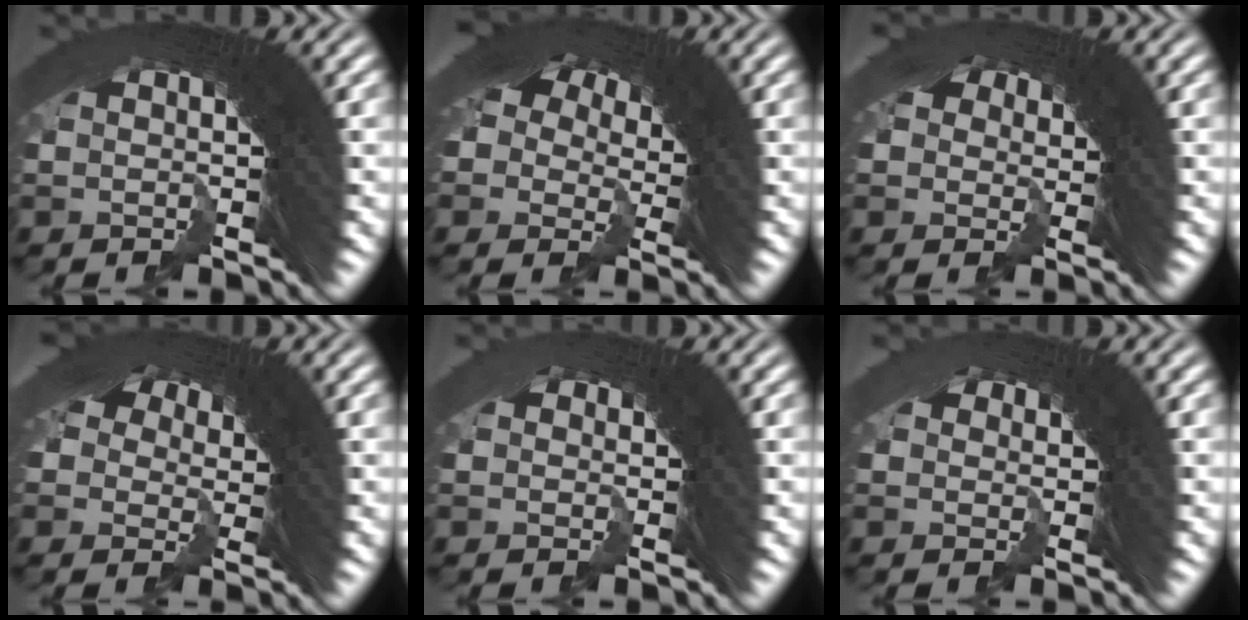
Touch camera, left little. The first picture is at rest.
{"total": 6.5, "force": [-0.3, 6.1, 2.1], "torque": [-0.065, -0.020, -0.001]}
{"total": 4.7, "force": [-0.4, 4.5, 1.3], "torque": [-0.024, -0.024, 0.002]}
{"total": 6.0, "force": [0.1, 5.6, 2.3], "torque": [-0.052, -0.018, 0.007]}
{"total": 1.6, "force": [-0.7, 1.3, -0.6], "torque": [0.008, -0.017, -0.005]}
{"total": 1.7, "force": [-0.2, 1.6, -0.5], "torque": [0.007, -0.019, 0.004]}